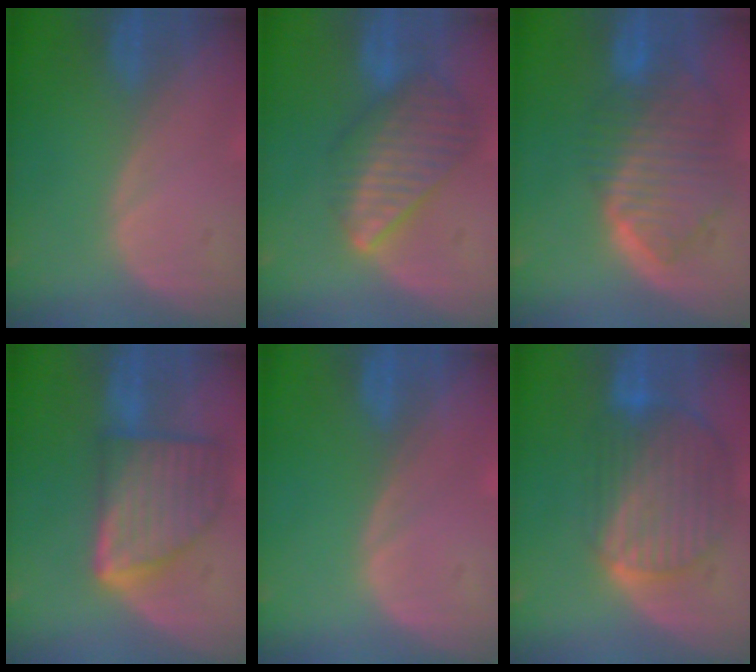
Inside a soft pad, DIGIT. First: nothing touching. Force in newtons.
{"total": 8.9, "press": 7.8, "slide": 4.3}
{"total": 9.9, "press": 8.5, "slide": 5.1}
{"total": 9.4, "press": 9.3, "slide": 0.6}
{"total": 0.0}
{"total": 10.4, "press": 8.8, "slide": 5.5}